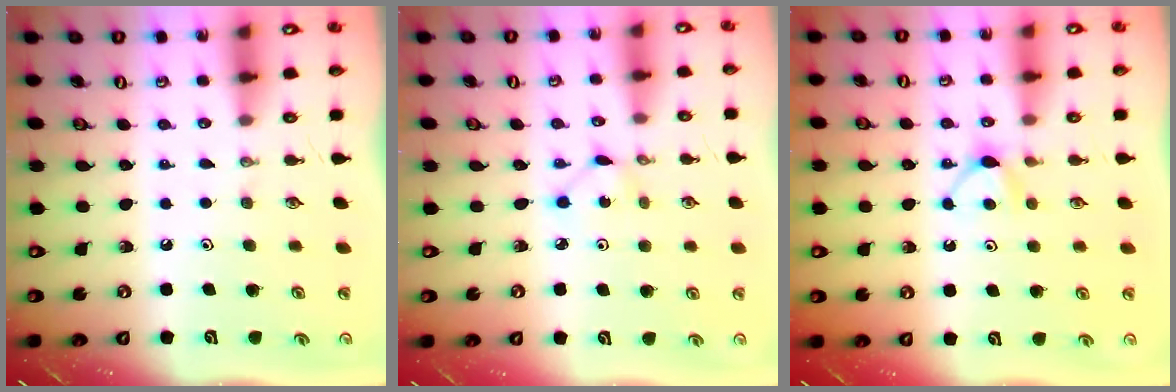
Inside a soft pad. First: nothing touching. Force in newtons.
{"total": 2.0, "press": 2.0, "slide": 0.3}
{"total": 4.1, "press": 4.0, "slide": 0.6}